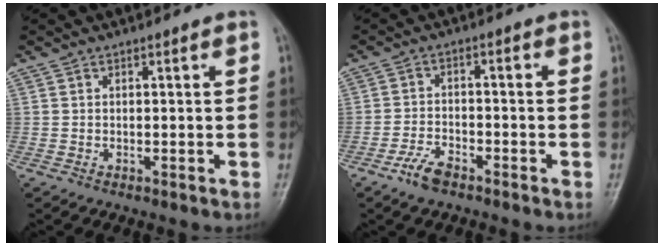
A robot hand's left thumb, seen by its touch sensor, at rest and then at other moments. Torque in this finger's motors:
{"motor_torque": [0.02, 0.10, 0.04, 0.04, 0.00]}